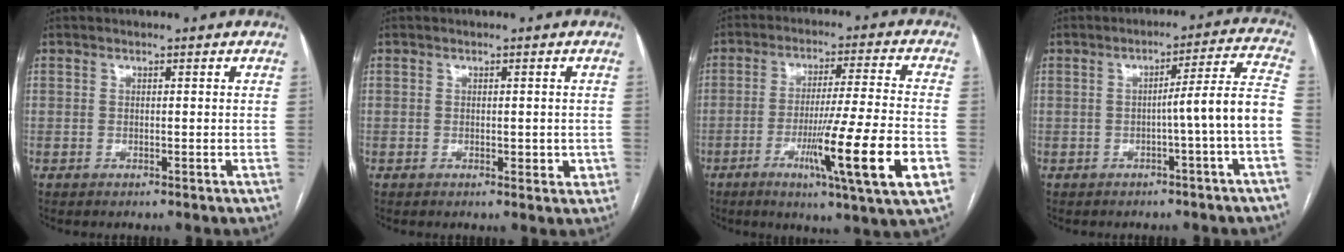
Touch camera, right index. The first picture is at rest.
{"total": 2.3, "force": [-0.2, 1.1, 1.9], "torque": [-0.020, -0.002, 0.001]}
{"total": 16.5, "force": [-5.6, -0.9, 15.5], "torque": [-0.241, -0.025, -0.089]}
{"total": 8.2, "force": [-2.3, -1.6, 7.7], "torque": [-0.099, 0.020, -0.032]}